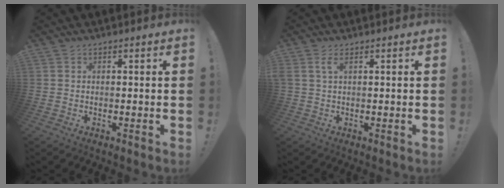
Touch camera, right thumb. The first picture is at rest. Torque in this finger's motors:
{"motor_torque": [1.33, 1.37, 1.39, 0.16, 0.27]}